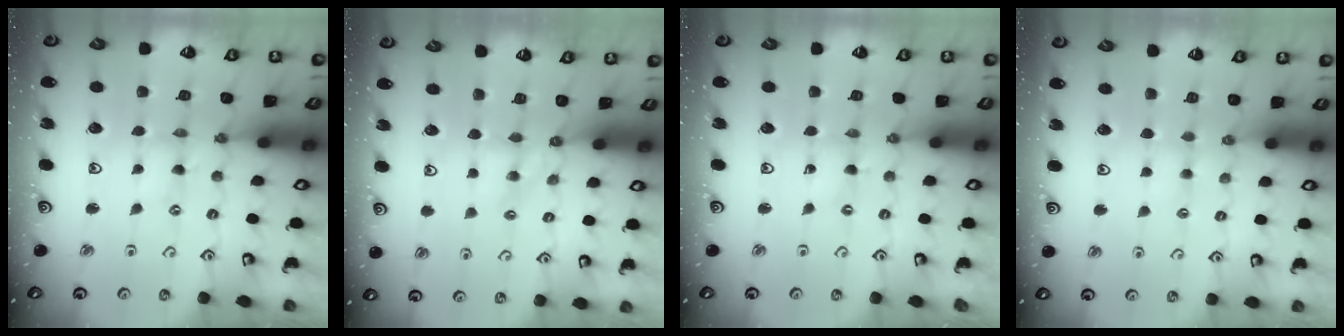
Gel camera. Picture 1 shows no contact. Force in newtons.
{"total": 3.8, "press": 3.7, "slide": 0.4}
{"total": 0.0}
{"total": 1.9, "press": 1.9, "slide": 0.4}